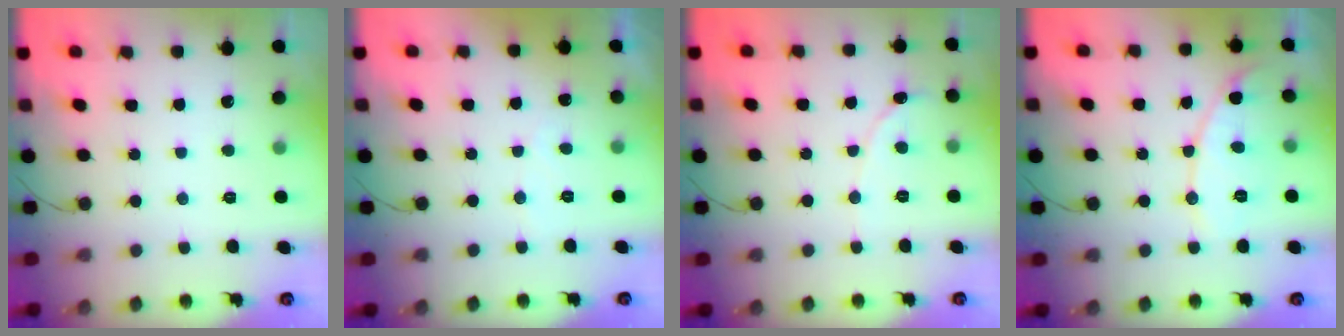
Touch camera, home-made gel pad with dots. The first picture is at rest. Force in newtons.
{"total": 2.3, "press": 2.3, "slide": 0.1}
{"total": 1.1, "press": 1.1, "slide": 0.1}
{"total": 8.6, "press": 8.6, "slide": 0.4}